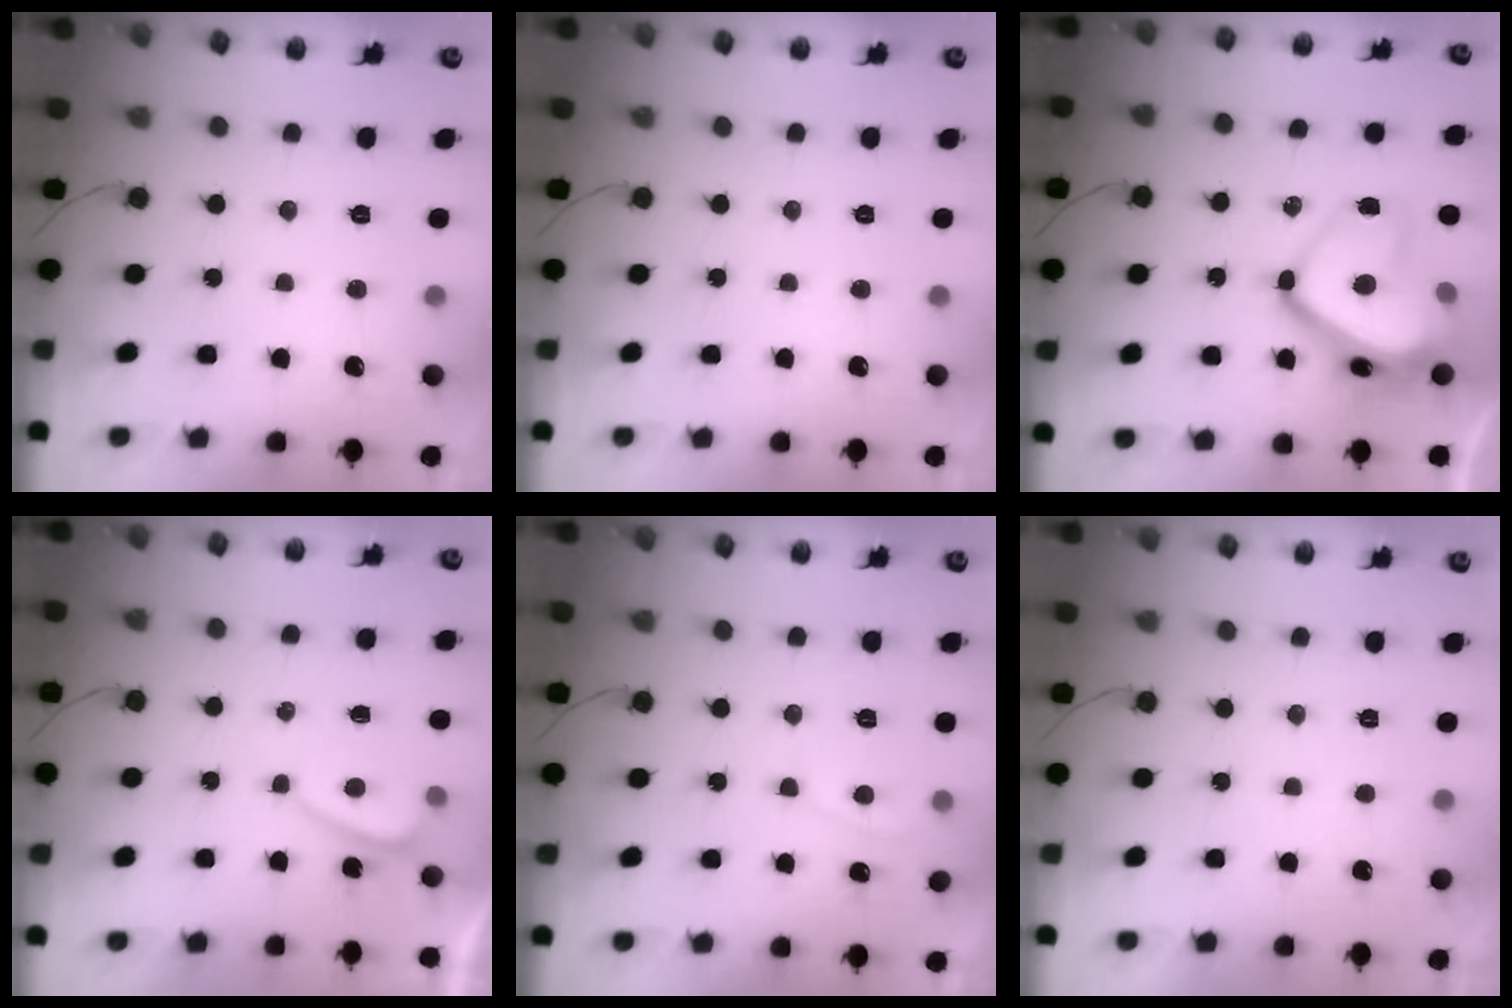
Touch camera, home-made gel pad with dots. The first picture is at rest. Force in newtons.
{"total": 0.0}
{"total": 18.3, "press": 18.2, "slide": 2.1}
{"total": 1.6, "press": 1.5, "slide": 0.6}
{"total": 3.7, "press": 3.7, "slide": 0.5}
{"total": 2.4, "press": 2.3, "slide": 0.4}